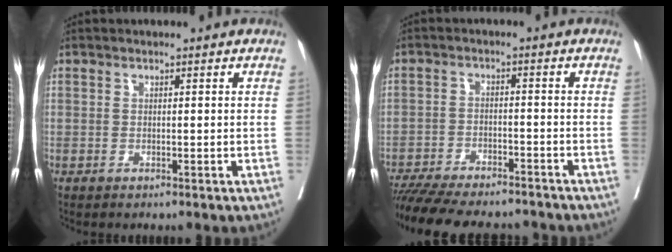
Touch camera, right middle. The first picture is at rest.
{"total": 15.2, "force": [-13.6, 3.7, 5.8], "torque": [-0.115, -0.007, -0.197]}